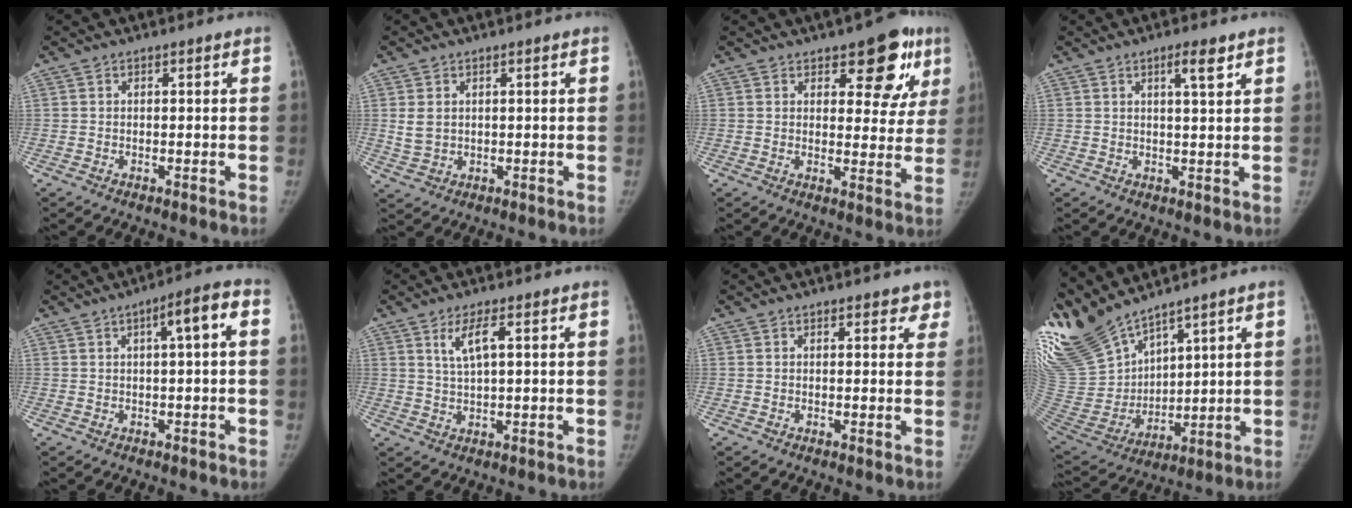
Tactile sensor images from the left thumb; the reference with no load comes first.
{"total": 3.6, "force": [0.8, 2.8, 2.1], "torque": [-0.036, -0.007, 0.025]}
{"total": 10.7, "force": [5.9, 5.4, 7.2], "torque": [-0.039, -0.024, 0.072]}
{"total": 3.8, "force": [2.2, 0.6, 3.0], "torque": [-0.046, -0.014, 0.035]}
{"total": 5.7, "force": [1.1, 1.1, 5.5], "torque": [-0.080, 0.026, 0.011]}
{"total": 4.7, "force": [1.9, 1.2, 4.2], "torque": [-0.086, -0.006, 0.042]}
{"total": 2.8, "force": [2.1, 1.5, 1.0], "torque": [0.025, -0.007, 0.020]}
{"total": 19.0, "force": [16.0, 5.9, 8.4], "torque": [-0.166, -0.063, 0.344]}